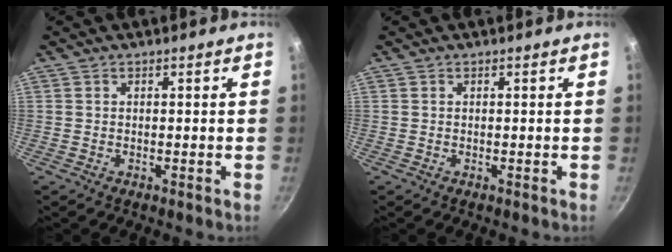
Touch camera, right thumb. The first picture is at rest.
{"total": 0.0}